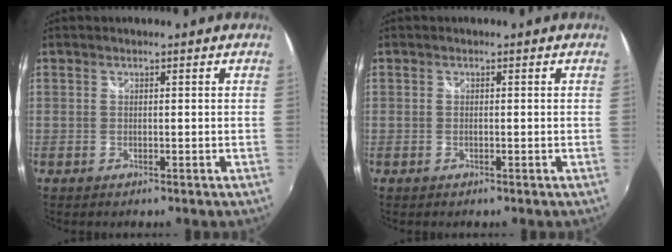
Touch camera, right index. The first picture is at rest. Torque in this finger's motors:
{"motor_torque": [-0.18, 0.10, -0.03, -0.01]}